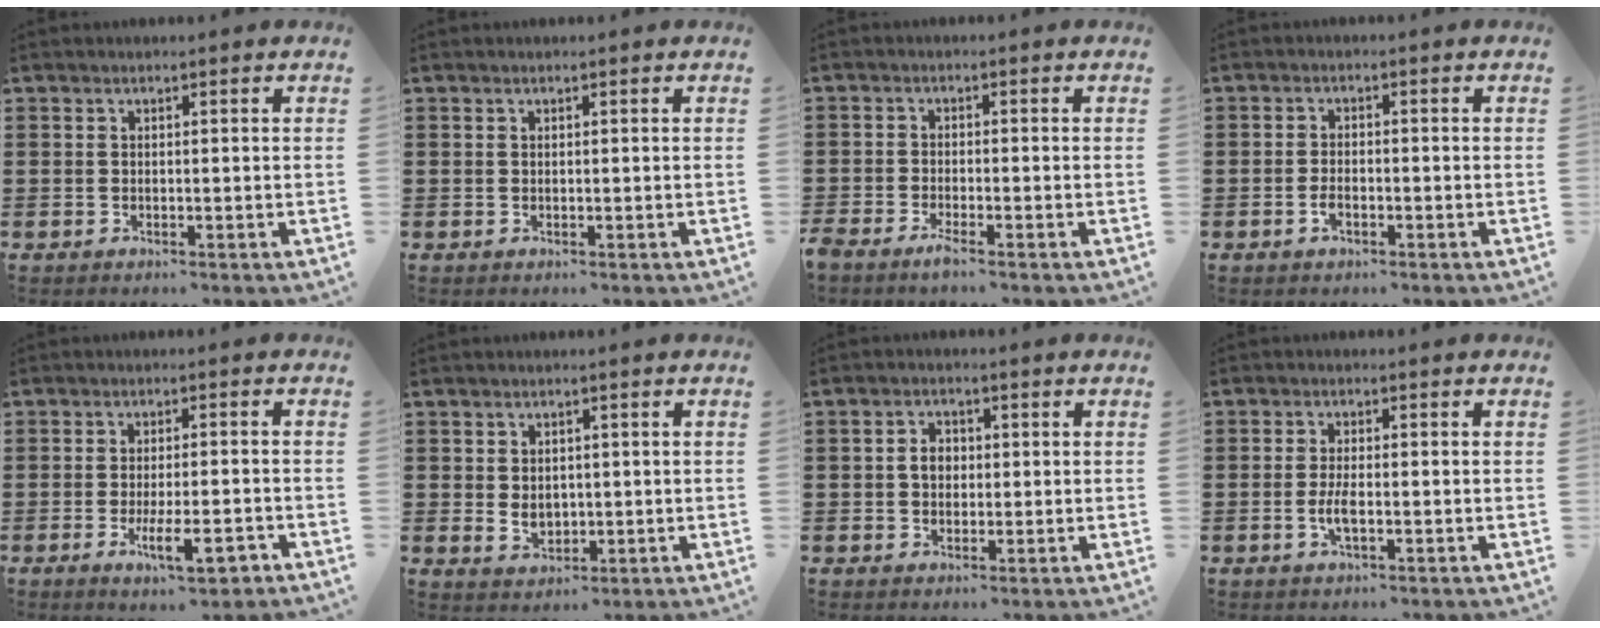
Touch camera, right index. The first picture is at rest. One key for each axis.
{"total": 0.0}
{"total": 1.9, "fx": -1.7, "fy": -0.1, "fz": 1.0, "tx": -0.023, "ty": -0.004, "tz": -0.034}
{"total": 1.8, "fx": -0.8, "fy": 0.8, "fz": 1.4, "tx": -0.027, "ty": 0.000, "tz": -0.016}
{"total": 6.6, "fx": -3.1, "fy": 1.9, "fz": 5.6, "tx": -0.102, "ty": -0.005, "tz": -0.053}
{"total": 2.7, "fx": 0.0, "fy": 2.3, "fz": 1.5, "tx": -0.027, "ty": 0.004, "tz": -0.004}
{"total": 2.4, "fx": 0.1, "fy": 1.8, "fz": 1.6, "tx": -0.035, "ty": 0.008, "tz": 0.000}
{"total": 3.0, "fx": -0.8, "fy": 0.7, "fz": 2.7, "tx": -0.061, "ty": -0.007, "tz": -0.019}